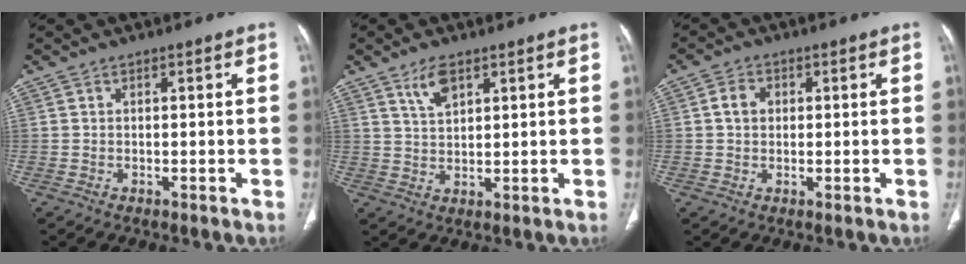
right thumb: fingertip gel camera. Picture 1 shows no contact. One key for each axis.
{"total": 4.8, "fx": 2.9, "fy": 2.0, "fz": 3.2, "tx": -0.053, "ty": -0.014, "tz": 0.059}
{"total": 3.6, "fx": 0.6, "fy": 2.9, "fz": 2.1, "tx": -0.028, "ty": 0.007, "tz": 0.007}